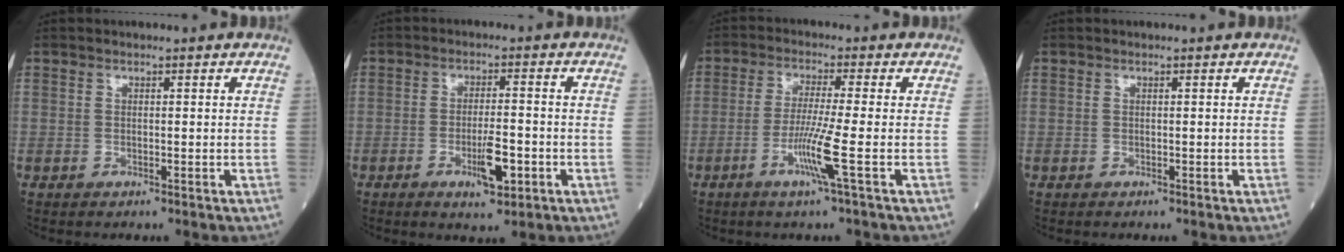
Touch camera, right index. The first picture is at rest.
{"total": 5.3, "force": [-2.1, 1.1, 4.8], "torque": [-0.086, -0.003, -0.029]}
{"total": 6.1, "force": [-2.2, -1.5, 5.4], "torque": [-0.109, -0.016, -0.047]}
{"total": 0.0}